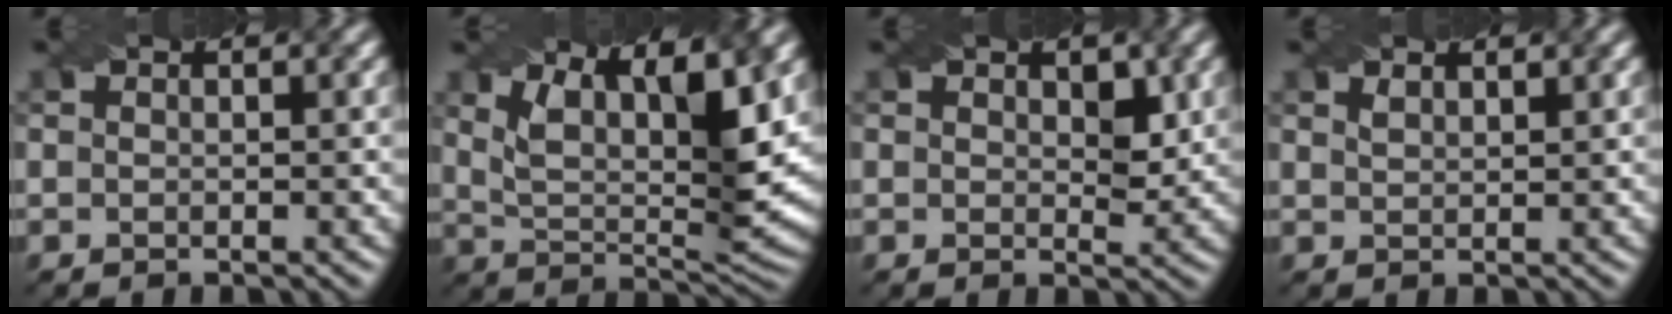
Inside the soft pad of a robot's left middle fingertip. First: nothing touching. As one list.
[{"total": 8.9, "force": [4.4, 3.0, 7.2], "torque": [-0.136, -0.005, 0.080]}, {"total": 2.4, "force": [0.8, 1.5, 1.7], "torque": [-0.025, -0.009, 0.017]}, {"total": 1.1, "force": [0.9, 0.3, 0.4], "torque": [-0.011, -0.002, 0.021]}]